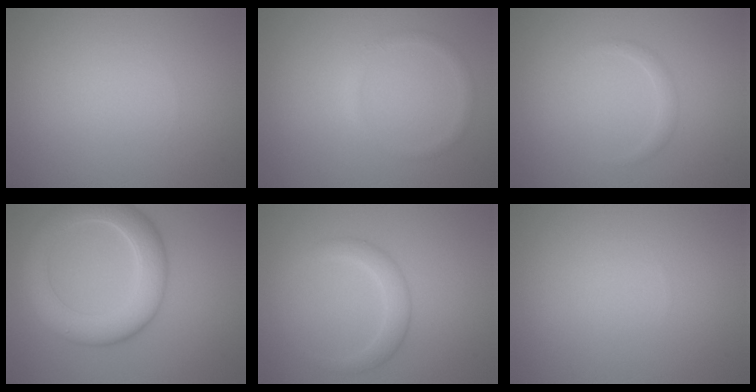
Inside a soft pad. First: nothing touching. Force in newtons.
{"total": 1.1, "press": 1.1, "slide": 0.0}
{"total": 1.0, "press": 1.0, "slide": 0.0}
{"total": 6.5, "press": 6.5, "slide": 0.7}
{"total": 2.3, "press": 2.3, "slide": 0.0}
{"total": 0.0}